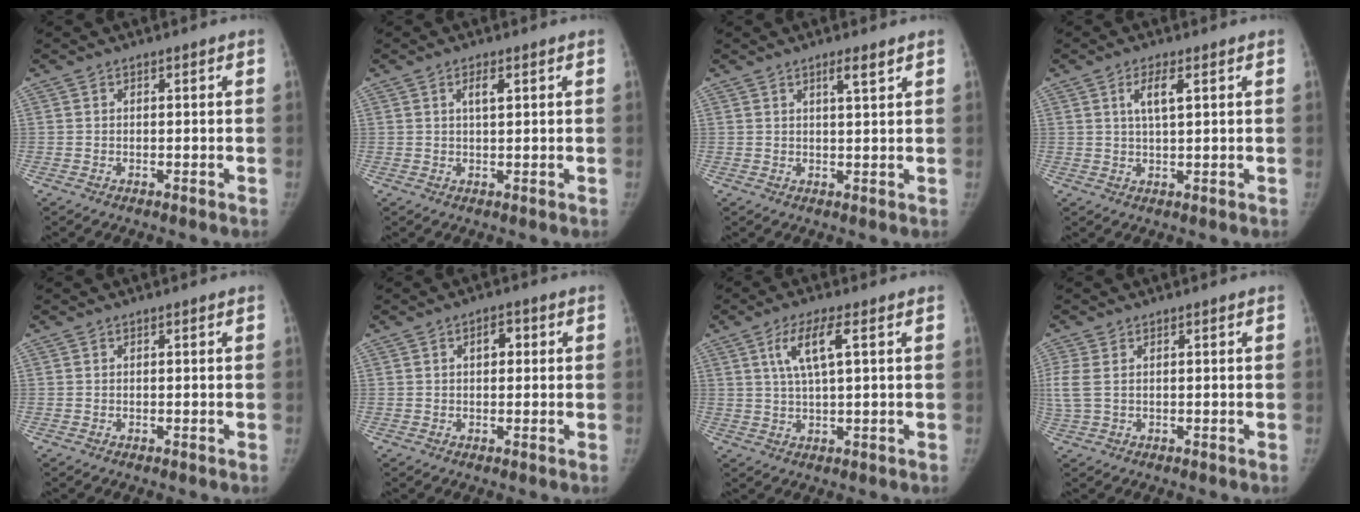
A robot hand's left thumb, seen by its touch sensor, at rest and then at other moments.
{"total": 2.4, "force": [1.0, 0.8, 2.1], "torque": [-0.035, -0.001, 0.018]}
{"total": 2.7, "force": [1.7, 0.2, 2.1], "torque": [-0.034, -0.012, 0.028]}
{"total": 4.1, "force": [1.5, 1.1, 3.7], "torque": [-0.070, -0.001, 0.031]}
{"total": 0.0}
{"total": 2.9, "force": [0.7, 1.8, 2.2], "torque": [-0.022, 0.007, 0.007]}
{"total": 6.7, "force": [2.2, 1.3, 6.1], "torque": [-0.132, 0.003, 0.045]}
{"total": 4.3, "force": [0.7, 2.5, 3.4], "torque": [-0.115, 0.011, 0.022]}